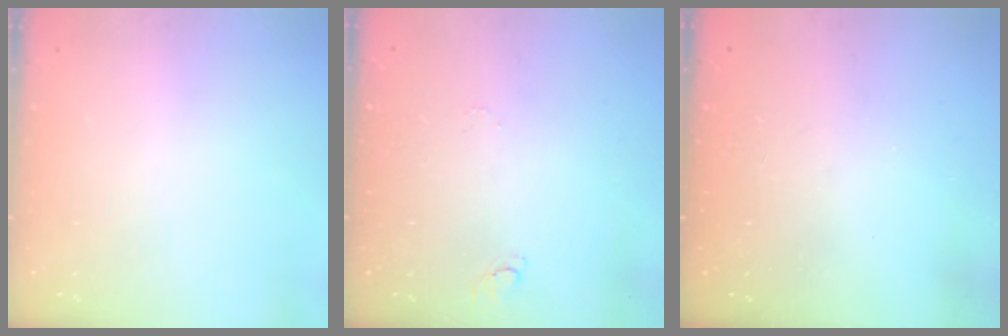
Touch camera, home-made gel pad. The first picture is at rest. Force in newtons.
{"total": 4.7, "press": 4.6, "slide": 0.5}
{"total": 0.0}